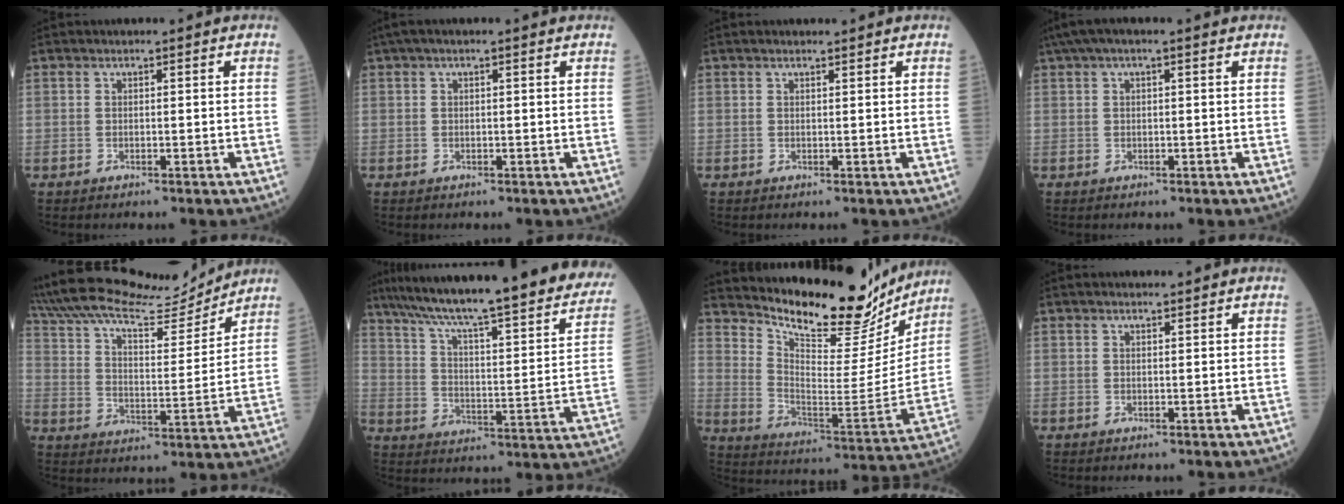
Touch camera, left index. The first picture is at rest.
{"total": 3.0, "force": [1.9, 0.3, 2.2], "torque": [-0.041, 0.035, 0.031]}
{"total": 0.7, "force": [0.7, 0.0, 0.1], "torque": [-0.003, 0.002, 0.012]}
{"total": 5.6, "force": [3.8, 1.1, 4.0], "torque": [-0.079, 0.049, 0.060]}
{"total": 19.7, "force": [17.5, 4.4, 7.8], "torque": [-0.164, 0.017, 0.278]}
{"total": 33.5, "force": [27.8, 4.2, 18.3], "torque": [-0.275, -0.055, 0.363]}
{"total": 20.2, "force": [18.3, 5.0, 7.1], "torque": [-0.116, -0.047, 0.266]}
{"total": 1.2, "force": [1.1, 0.1, 0.3], "torque": [-0.003, 0.007, 0.019]}